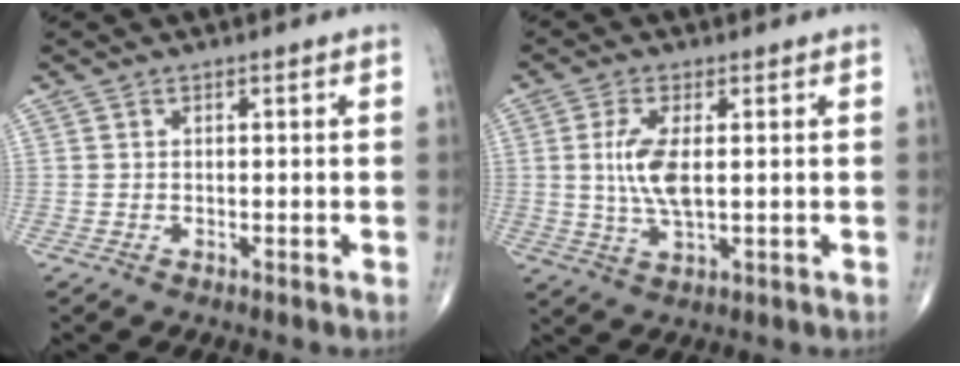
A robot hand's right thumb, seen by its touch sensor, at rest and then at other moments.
{"total": 7.2, "force": [0.8, 2.7, 6.7], "torque": [-0.149, -0.008, 0.019]}